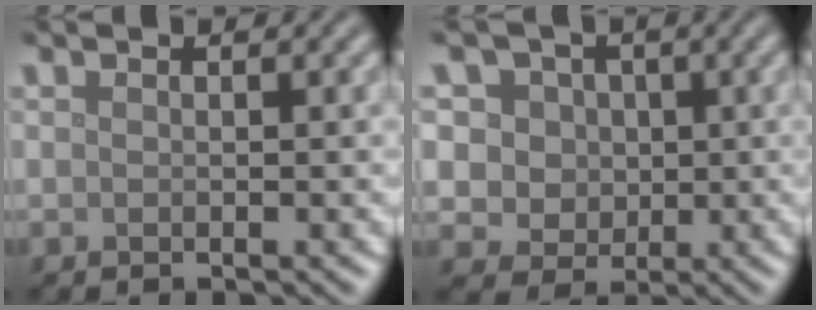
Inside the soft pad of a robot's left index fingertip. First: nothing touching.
{"total": 6.7, "force": [2.5, 5.4, 3.0], "torque": [-0.048, 0.014, 0.017]}